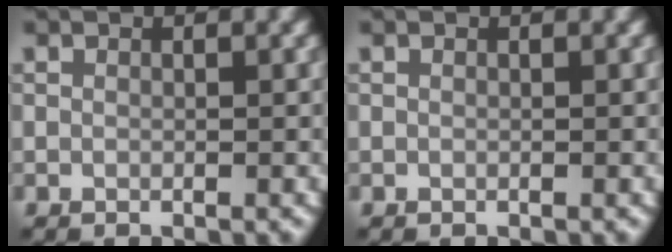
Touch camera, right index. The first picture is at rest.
{"total": 0.0}